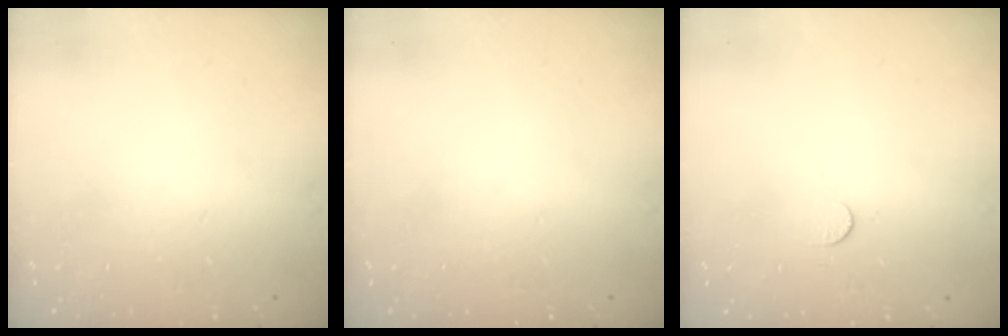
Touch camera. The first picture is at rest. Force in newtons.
{"total": 0.0}
{"total": 3.7, "press": 3.7, "slide": 0.4}